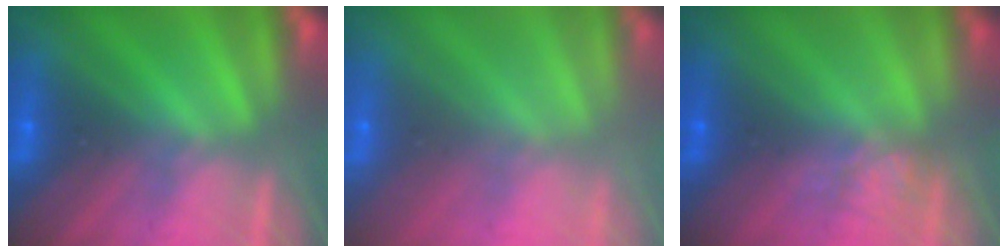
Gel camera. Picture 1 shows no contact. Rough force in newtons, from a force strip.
{"total": 7.3}
{"total": 4.0}